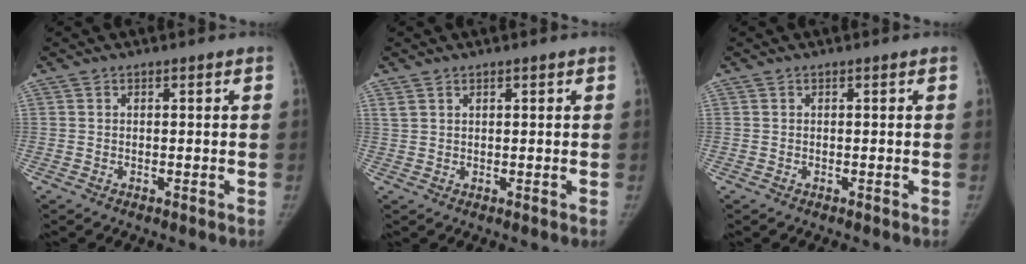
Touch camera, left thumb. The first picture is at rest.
{"total": 1.2, "force": [1.0, 0.6, 0.3], "torque": [0.001, -0.003, 0.018]}
{"total": 0.0}